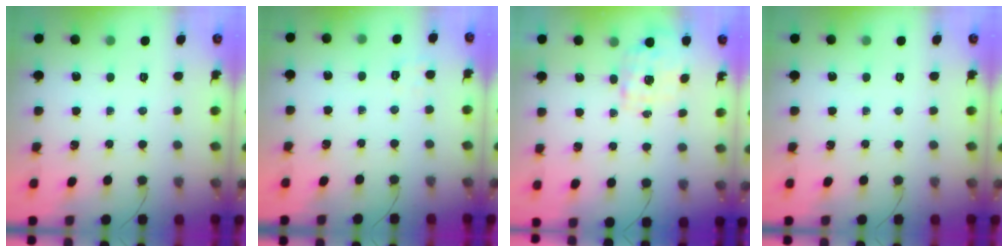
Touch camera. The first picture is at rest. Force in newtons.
{"total": 2.1, "press": 1.4, "slide": 1.6}
{"total": 1.7, "press": 1.6, "slide": 0.5}
{"total": 0.0}